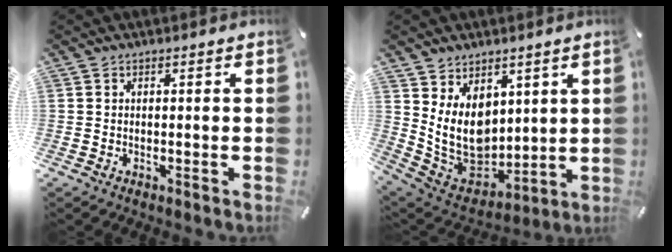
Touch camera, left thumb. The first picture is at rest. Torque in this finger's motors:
{"motor_torque": [2.27, 2.22, 0.57, -0.03, 0.15]}